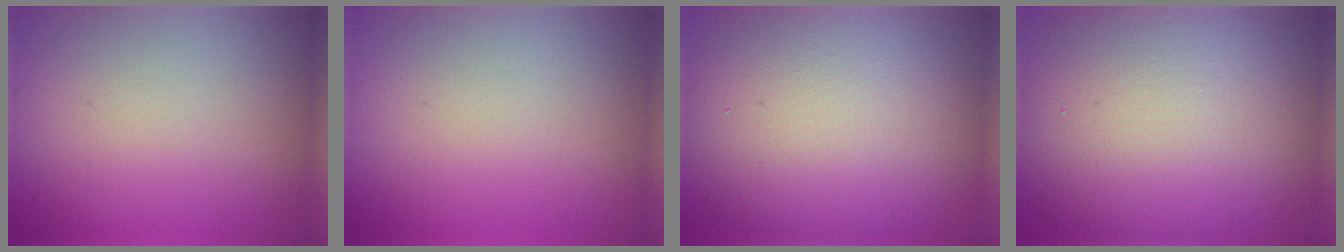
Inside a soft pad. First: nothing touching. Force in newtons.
{"total": 0.0}
{"total": 13.0, "press": 13.0, "slide": 0.8}
{"total": 14.1, "press": 14.1, "slide": 1.0}